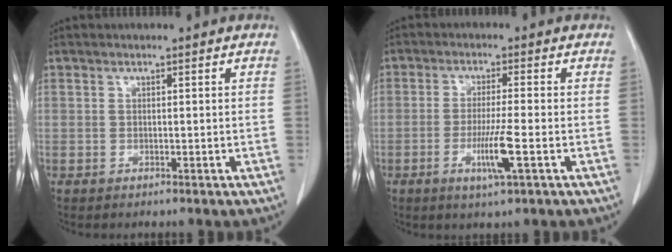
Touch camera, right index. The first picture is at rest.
{"total": 5.8, "force": [-2.0, -0.5, 5.4], "torque": [-0.104, -0.015, -0.037]}